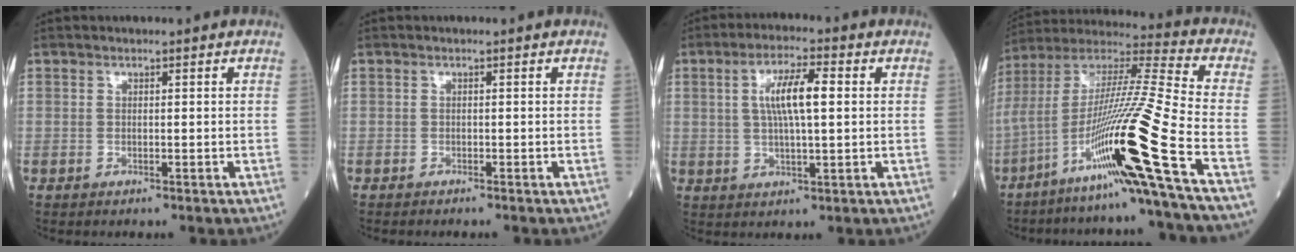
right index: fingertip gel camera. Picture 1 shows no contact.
{"total": 0.8, "force": [-0.8, -0.1, 0.2], "torque": [-0.002, -0.002, -0.014]}
{"total": 7.6, "force": [1.5, 1.4, 7.4], "torque": [-0.139, 0.012, 0.028]}
{"total": 23.2, "force": [-11.0, -2.4, 20.3], "torque": [-0.383, -0.023, -0.205]}